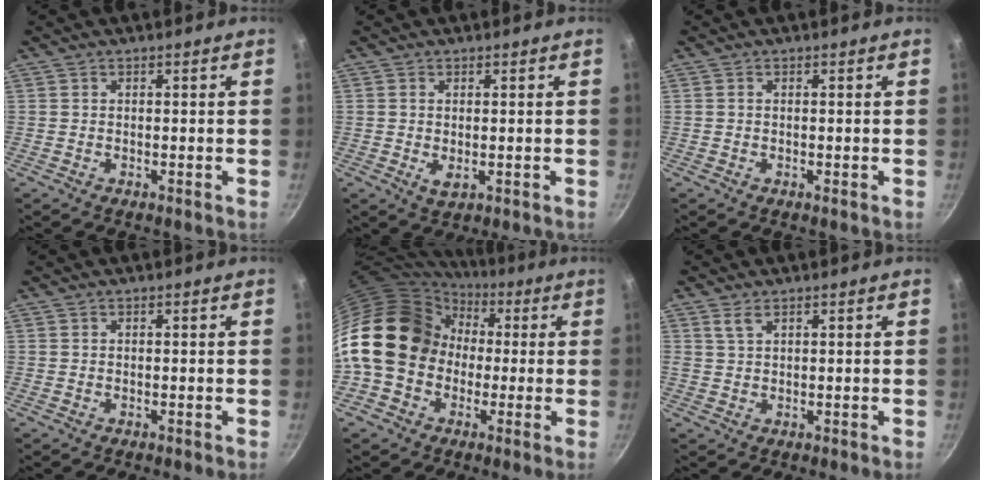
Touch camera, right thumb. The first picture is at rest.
{"total": 2.2, "force": [-0.2, 1.2, 1.9], "torque": [-0.035, -0.008, 0.002]}
{"total": 0.0}
{"total": 0.0}
{"total": 19.8, "force": [0.5, 16.3, 11.3], "torque": [-0.182, 0.055, 0.003]}
{"total": 2.2, "force": [1.3, 1.1, 1.4], "torque": [-0.026, -0.005, 0.028]}